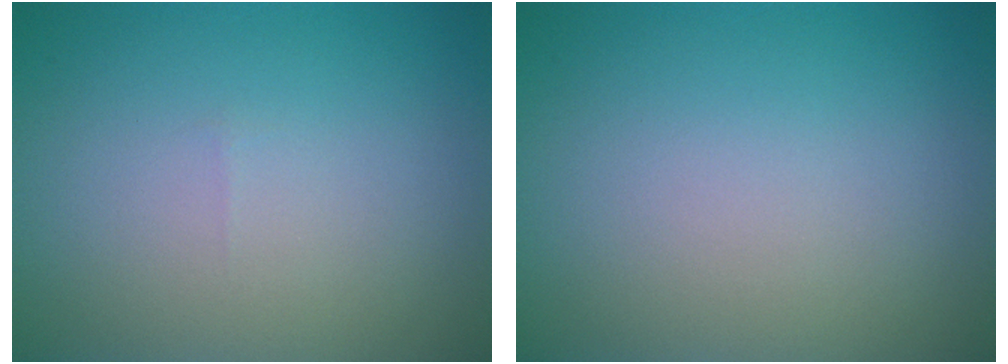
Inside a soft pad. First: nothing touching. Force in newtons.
{"total": 0.0}